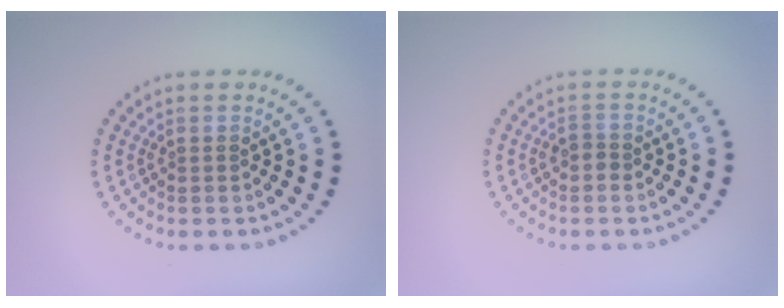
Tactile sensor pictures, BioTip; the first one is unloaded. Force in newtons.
{"total": 0.9, "press": 0.8, "slide": 0.5}